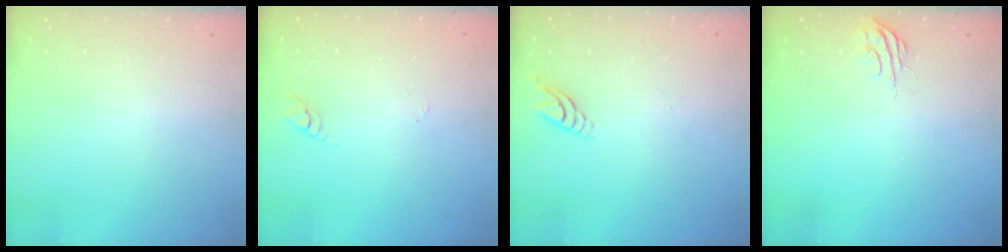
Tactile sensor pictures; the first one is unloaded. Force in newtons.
{"total": 2.9, "press": 2.9, "slide": 0.3}
{"total": 4.9, "press": 4.9, "slide": 0.6}
{"total": 4.5, "press": 4.5, "slide": 0.5}